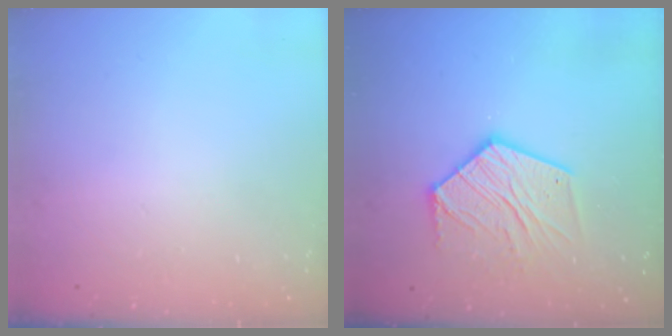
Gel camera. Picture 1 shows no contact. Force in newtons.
{"total": 13.0, "press": 13.0, "slide": 0.9}